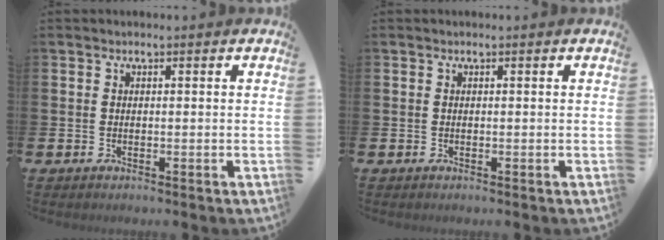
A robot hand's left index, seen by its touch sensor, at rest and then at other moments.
{"total": 0.0}